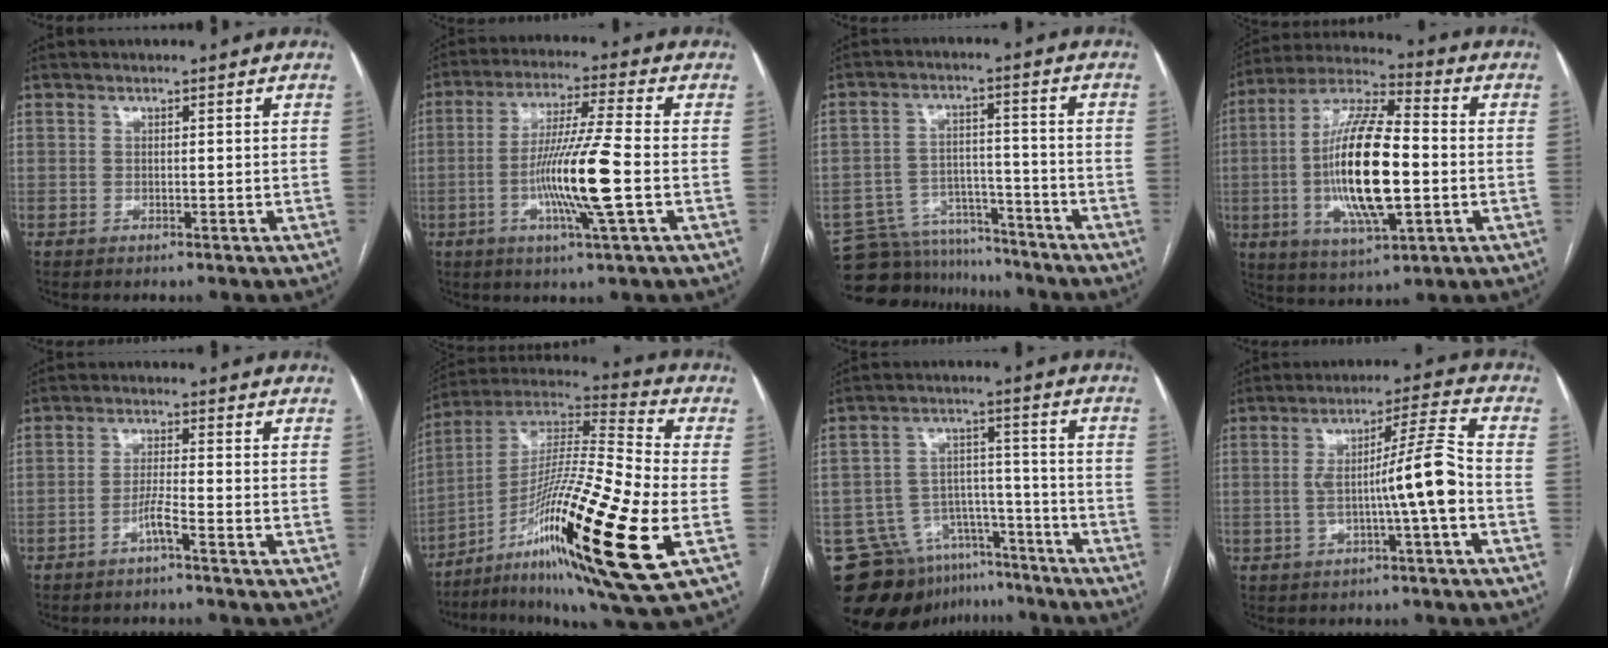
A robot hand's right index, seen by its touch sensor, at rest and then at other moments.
{"total": 12.1, "force": [-2.6, -0.8, 11.8], "torque": [-0.227, -0.012, -0.054]}
{"total": 13.1, "force": [-12.1, 4.7, 1.8], "torque": [-0.032, 0.025, -0.186]}
{"total": 18.1, "force": [-1.9, 4.5, 17.4], "torque": [-0.344, -0.001, -0.033]}
{"total": 2.9, "force": [-1.8, -0.5, 2.2], "torque": [-0.043, 0.001, -0.037]}
{"total": 24.9, "force": [-8.3, 0.8, 23.5], "torque": [-0.421, -0.032, -0.149]}
{"total": 14.7, "force": [-11.6, 8.6, 3.0], "torque": [-0.051, 0.050, -0.167]}
{"total": 9.2, "force": [-1.9, -0.6, 9.0], "torque": [-0.150, 0.022, -0.030]}